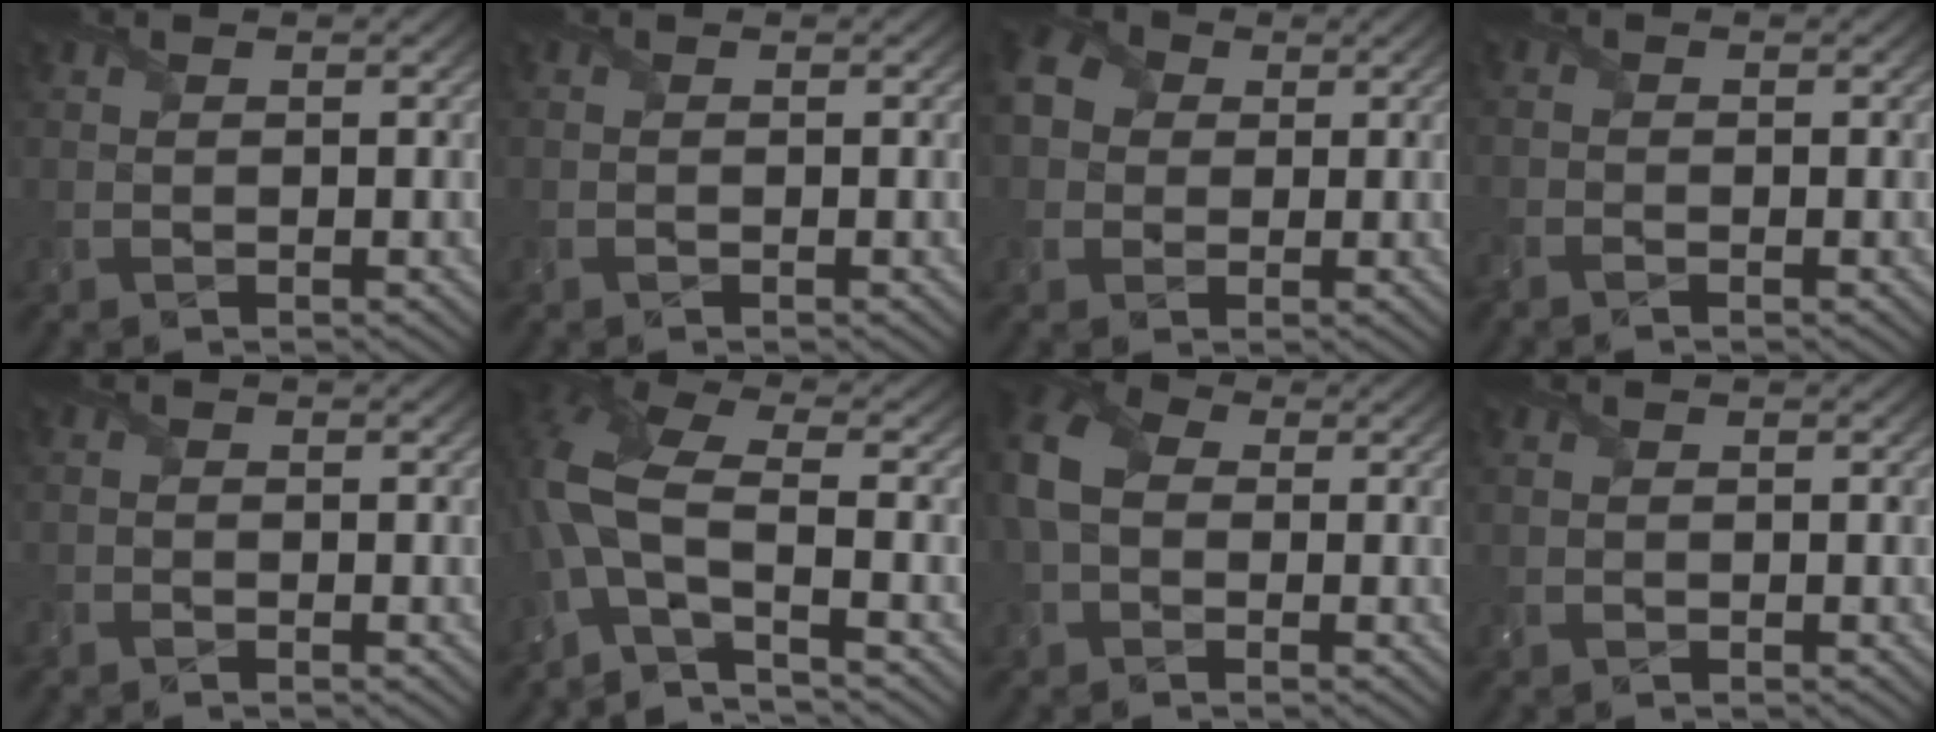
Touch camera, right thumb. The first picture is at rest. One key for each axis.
{"total": 0.0}
{"total": 5.4, "fx": 0.7, "fy": 4.7, "fz": 2.5, "tx": -0.072, "ty": 0.010, "tz": 0.006}
{"total": 1.3, "fx": -1.2, "fy": 0.2, "fz": 0.6, "tx": -0.018, "ty": -0.009, "tz": -0.030}
{"total": 0.9, "fx": -0.9, "fy": 0.1, "fz": 0.2, "tx": -0.007, "ty": -0.005, "tz": -0.020}
{"total": 8.8, "fx": -2.5, "fy": 3.1, "fz": 7.9, "tx": -0.182, "ty": 0.006, "tz": -0.073}
{"total": 6.9, "fx": 0.1, "fy": 5.1, "fz": 4.7, "tx": -0.130, "ty": 0.009, "tz": -0.006}
{"total": 0.0}